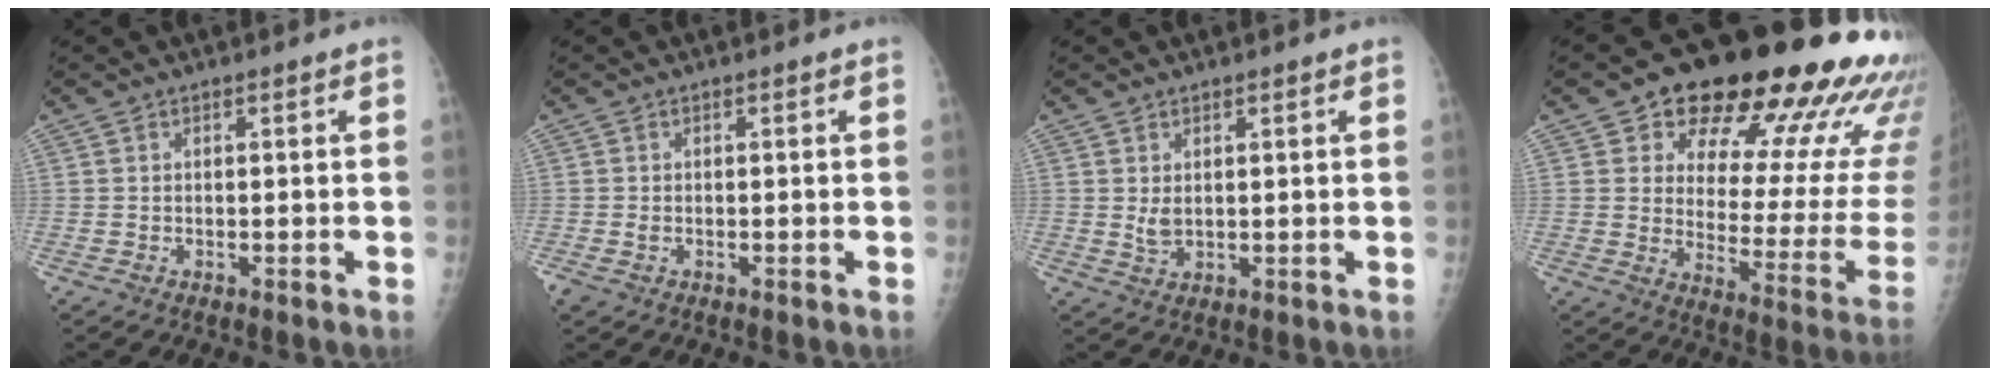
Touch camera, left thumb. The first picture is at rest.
{"total": 1.2, "force": [-0.5, 0.8, 0.8], "torque": [-0.026, -0.003, -0.007]}
{"total": 2.4, "force": [0.8, 1.6, 1.6], "torque": [-0.023, -0.009, 0.019]}
{"total": 27.5, "force": [17.5, 11.7, 17.7], "torque": [-0.196, -0.065, 0.229]}